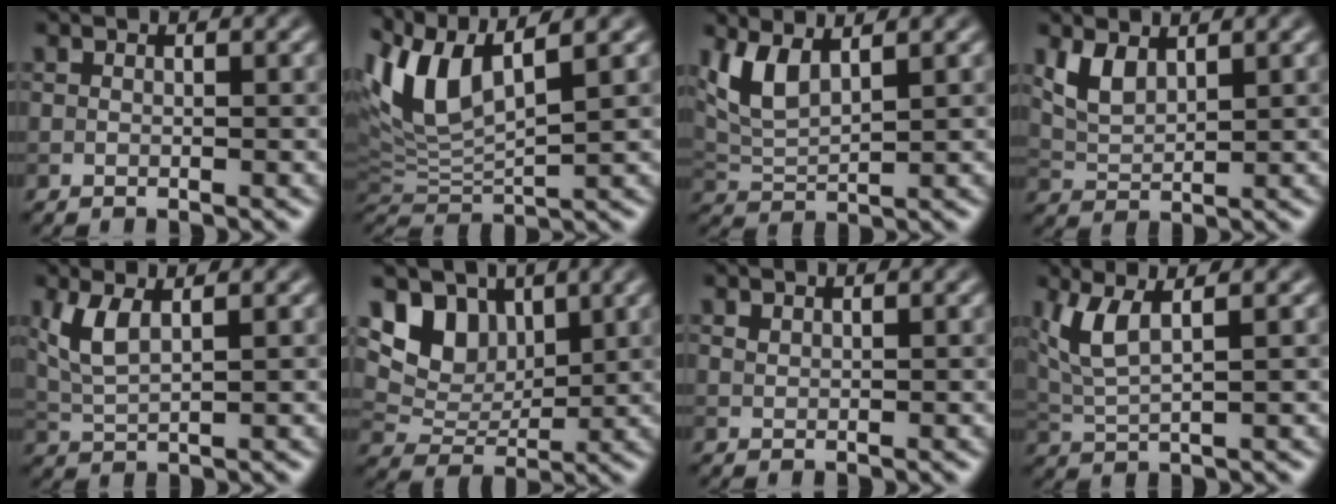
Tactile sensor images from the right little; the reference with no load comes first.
{"total": 6.8, "force": [3.5, 2.1, 5.4], "torque": [-0.125, 0.013, 0.069]}
{"total": 4.1, "force": [2.3, 1.5, 3.0], "torque": [-0.078, -0.001, 0.050]}
{"total": 2.9, "force": [1.7, 1.3, 1.9], "torque": [-0.046, -0.003, 0.040]}
{"total": 3.2, "force": [1.4, 1.0, 2.7], "torque": [-0.067, -0.002, 0.033]}
{"total": 6.0, "force": [3.0, 4.1, 3.2], "torque": [-0.061, -0.007, 0.046]}
{"total": 0.6, "force": [0.5, 0.2, 0.2], "torque": [-0.006, -0.001, 0.013]}
{"total": 4.4, "force": [1.9, 1.3, 3.7], "torque": [-0.087, 0.003, 0.044]}